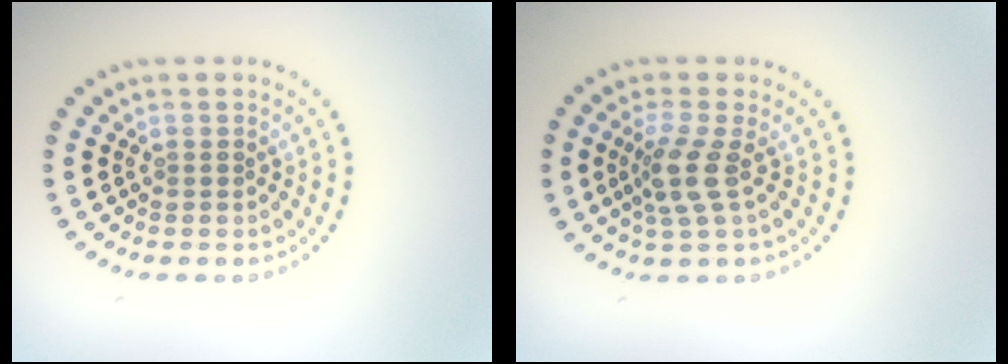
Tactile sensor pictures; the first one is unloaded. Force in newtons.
{"total": 2.8, "press": 2.2, "slide": 1.8}